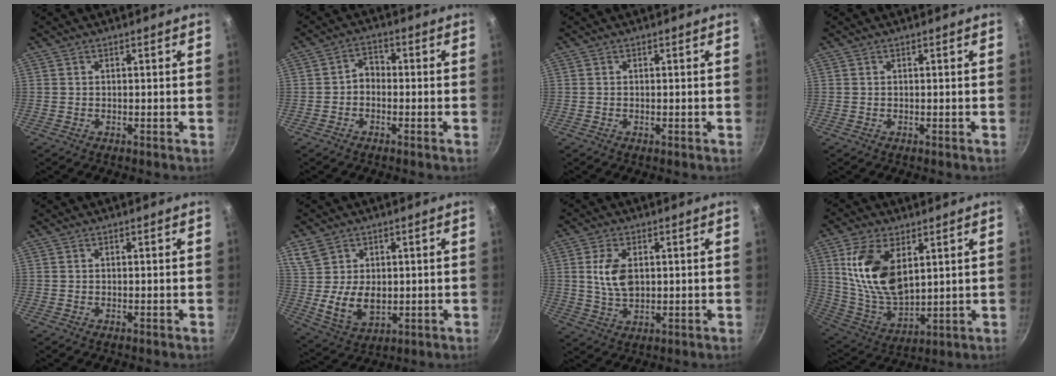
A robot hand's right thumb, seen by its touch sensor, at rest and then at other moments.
{"total": 3.4, "force": [-1.0, 2.6, 2.0], "torque": [-0.017, 0.020, -0.026]}
{"total": 0.0}
{"total": 0.0}
{"total": 0.0}
{"total": 9.4, "force": [1.2, 6.8, 6.3], "torque": [-0.098, -0.022, 0.034]}
{"total": 7.2, "force": [1.3, 4.3, 5.7], "torque": [-0.101, -0.007, 0.026]}
{"total": 15.8, "force": [5.1, 8.7, 12.2], "torque": [-0.221, -0.032, 0.110]}